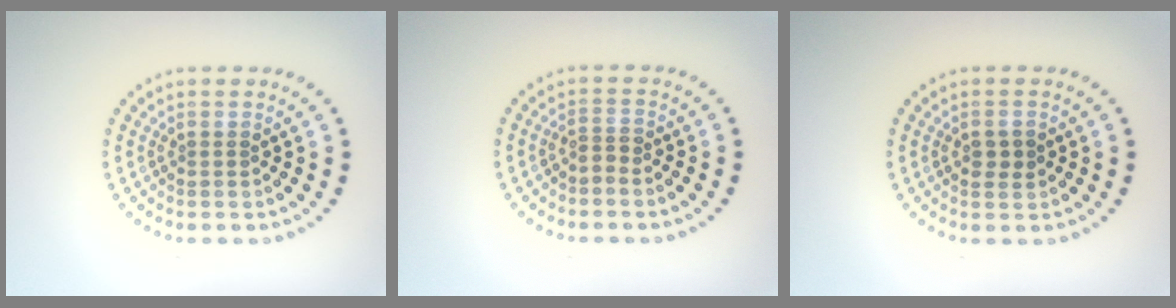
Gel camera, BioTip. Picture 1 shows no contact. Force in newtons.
{"total": 1.2, "press": 0.7, "slide": 1.0}
{"total": 1.6, "press": 1.6, "slide": 0.1}